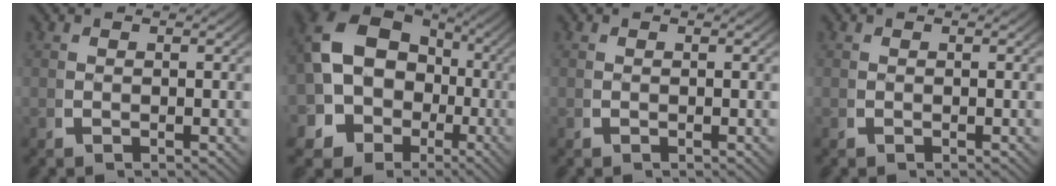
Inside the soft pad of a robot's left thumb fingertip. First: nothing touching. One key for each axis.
{"total": 14.8, "fx": -1.2, "fy": 12.4, "fz": 7.9, "tx": -0.190, "ty": -0.056, "tz": -0.010}
{"total": 0.0}
{"total": 0.0}